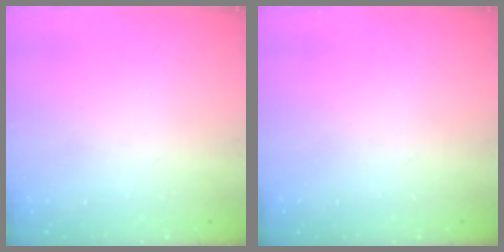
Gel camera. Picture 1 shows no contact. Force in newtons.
{"total": 0.0}